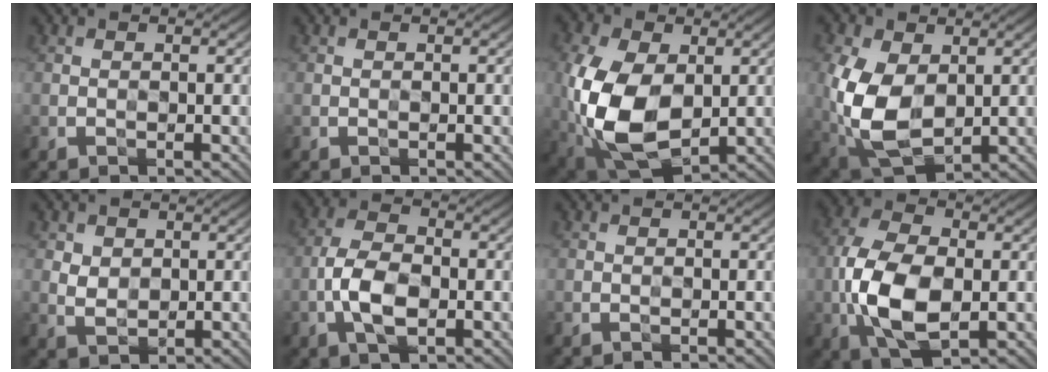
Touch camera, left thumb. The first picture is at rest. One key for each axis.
{"total": 0.0}
{"total": 15.0, "fx": -1.0, "fy": 9.6, "fz": 11.5, "tx": -0.283, "ty": -0.019, "tz": -0.018}
{"total": 13.3, "fx": 0.0, "fy": 8.7, "fz": 10.0, "tx": -0.263, "ty": -0.012, "tz": 0.001}
{"total": 2.7, "fx": 1.2, "fy": 2.1, "fz": 1.2, "tx": -0.032, "ty": -0.004, "tz": 0.021}
{"total": 6.5, "fx": -1.8, "fy": 3.4, "fz": 5.3, "tx": -0.114, "ty": 0.003, "tz": -0.043}
{"total": 0.0}
{"total": 11.3, "fx": -1.7, "fy": 6.2, "fz": 9.2, "tx": -0.215, "ty": -0.006, "tz": -0.033}